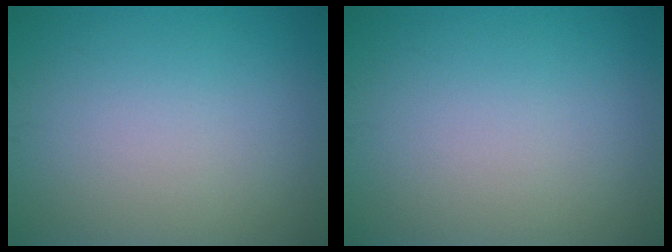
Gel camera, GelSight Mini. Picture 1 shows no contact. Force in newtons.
{"total": 0.0}